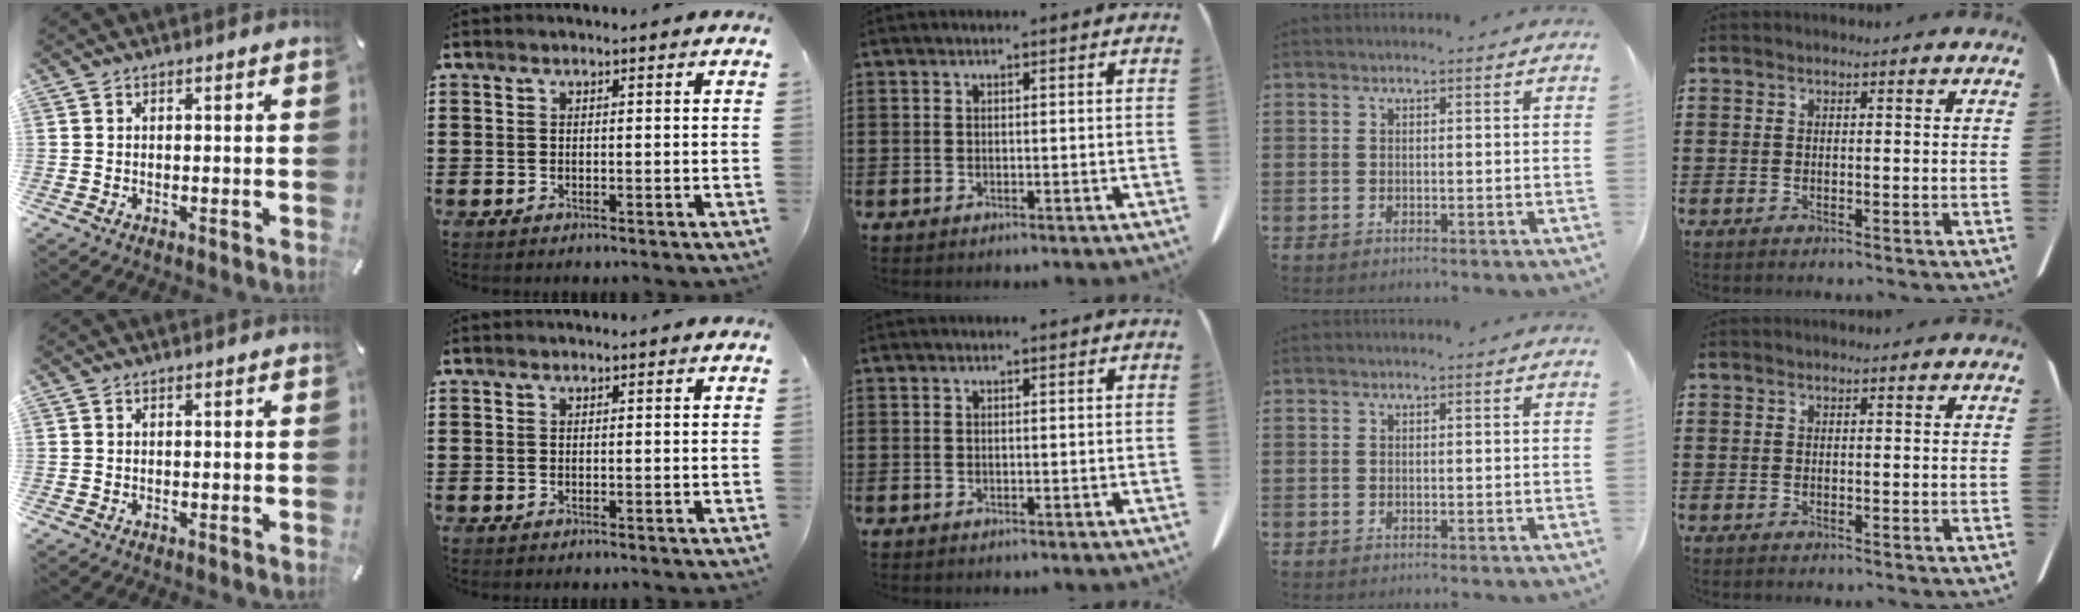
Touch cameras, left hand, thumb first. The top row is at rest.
{}